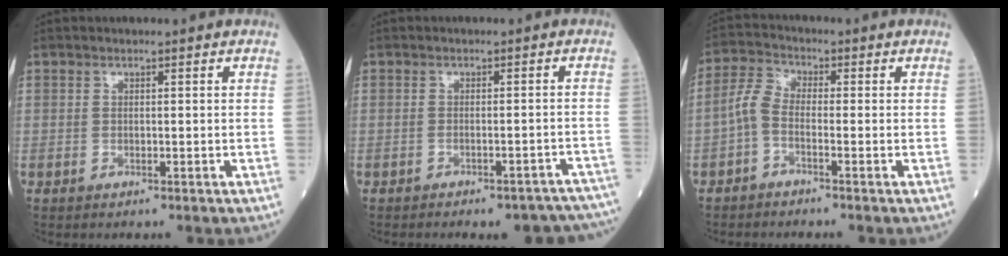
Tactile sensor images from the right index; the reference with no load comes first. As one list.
[{"total": 10.8, "force": [-9.7, 3.3, 3.3], "torque": [-0.023, 0.023, -0.099]}, {"total": 3.5, "force": [-1.4, 1.5, 2.8], "torque": [-0.066, 0.009, -0.038]}]